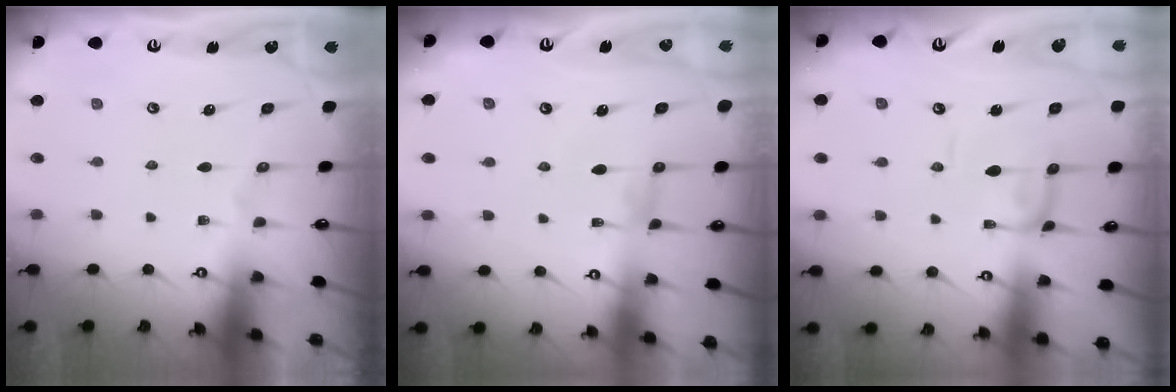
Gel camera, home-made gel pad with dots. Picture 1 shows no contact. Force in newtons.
{"total": 0.8, "press": 0.7, "slide": 0.3}
{"total": 0.5, "press": 0.3, "slide": 0.4}